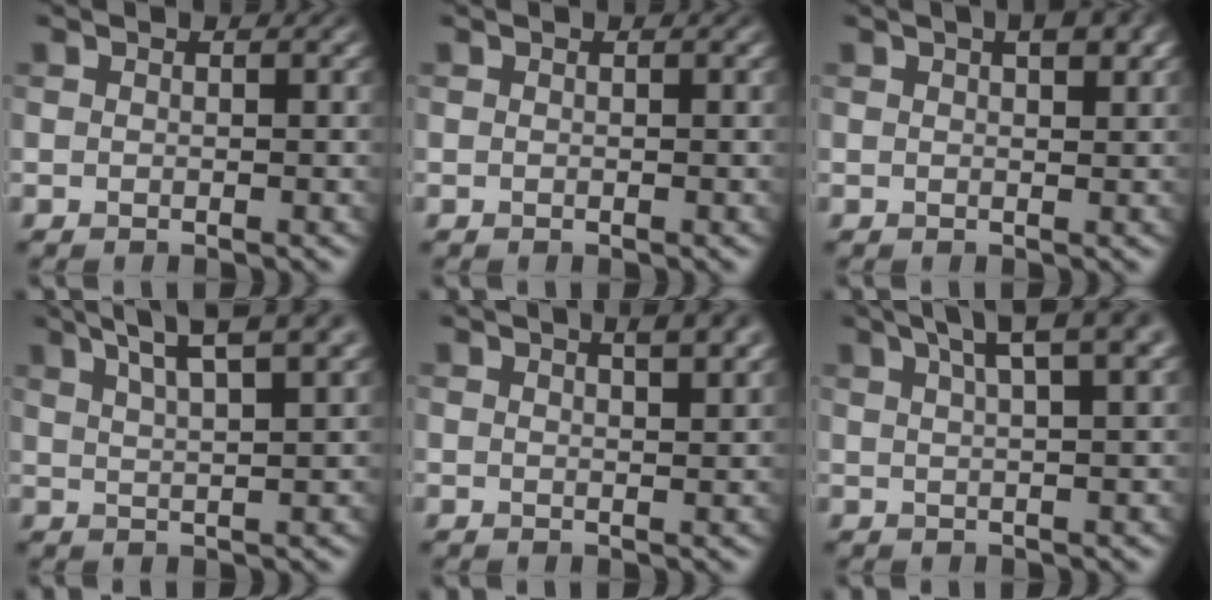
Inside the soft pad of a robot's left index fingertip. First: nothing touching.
{"total": 0.0}
{"total": 2.7, "force": [1.4, 0.9, 2.1], "torque": [-0.020, 0.003, 0.017]}
{"total": 8.0, "force": [5.1, 2.0, 5.7], "torque": [-0.069, 0.031, 0.052]}
{"total": 3.9, "force": [2.2, 1.4, 2.9], "torque": [-0.010, 0.014, 0.010]}
{"total": 6.3, "force": [3.9, 1.4, 4.7], "torque": [-0.053, 0.023, 0.047]}